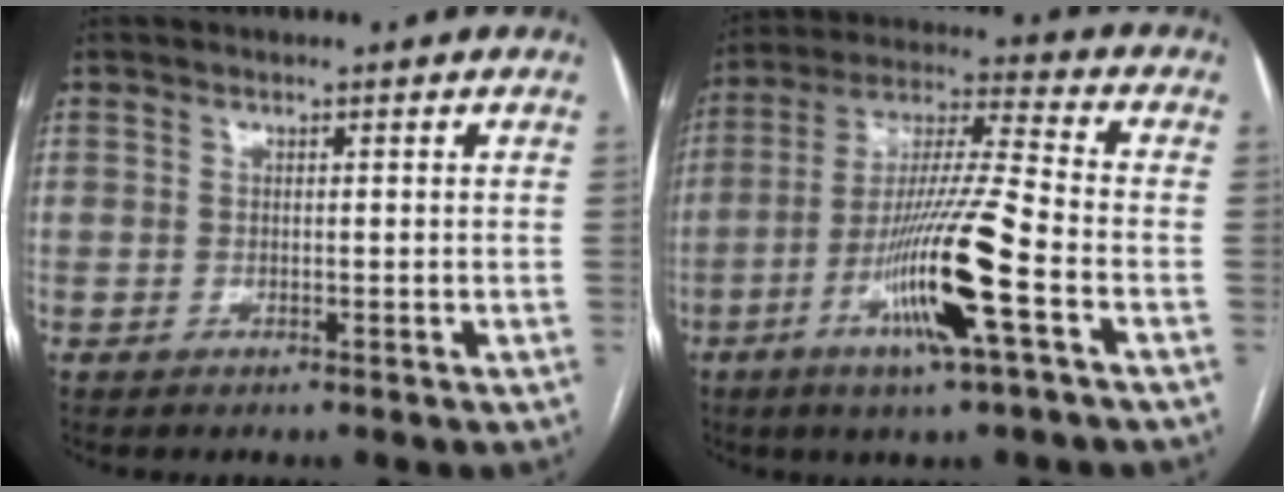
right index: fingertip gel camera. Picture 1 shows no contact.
{"total": 15.2, "force": [-5.9, -0.1, 14.0], "torque": [-0.273, -0.010, -0.111]}